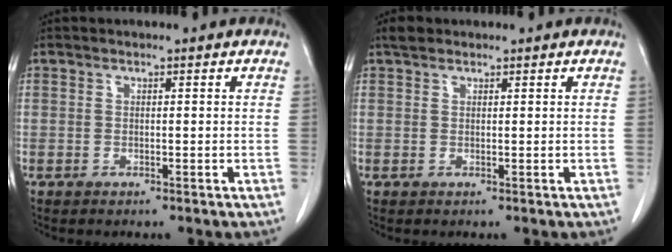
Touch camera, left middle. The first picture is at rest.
{"total": 1.3, "force": [1.1, 0.6, 0.4], "torque": [-0.011, 0.011, 0.019]}